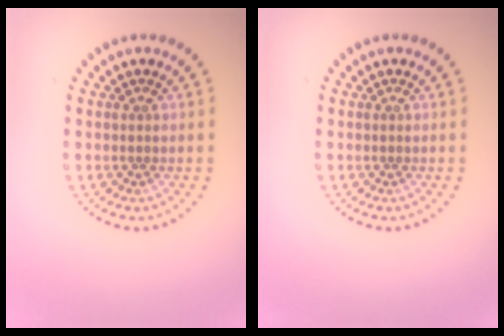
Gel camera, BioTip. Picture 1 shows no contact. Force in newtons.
{"total": 0.0}